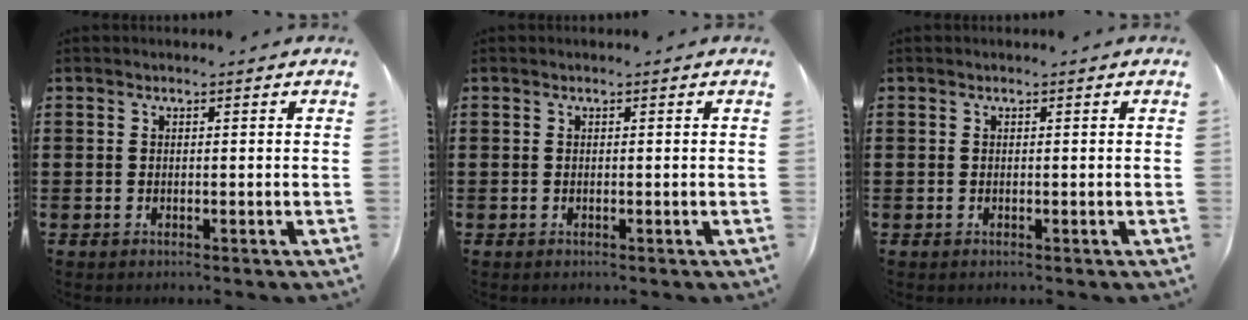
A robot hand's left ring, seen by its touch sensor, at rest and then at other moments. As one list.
[{"total": 0.0}, {"total": 0.0}]